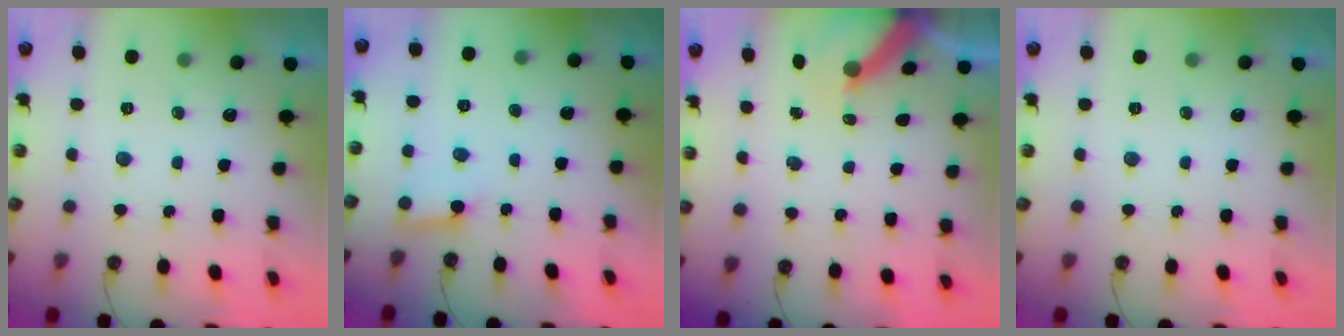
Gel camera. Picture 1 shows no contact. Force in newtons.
{"total": 3.3, "press": 3.3, "slide": 0.2}
{"total": 6.4, "press": 6.4, "slide": 0.6}
{"total": 0.0}